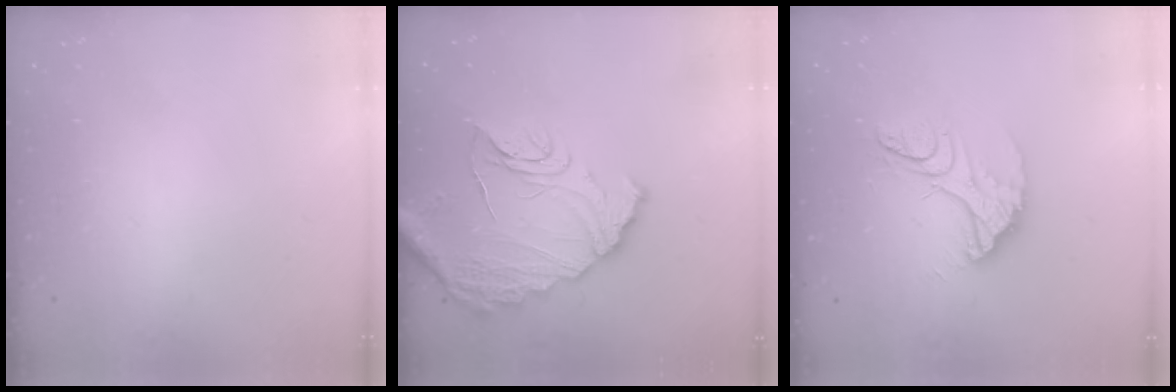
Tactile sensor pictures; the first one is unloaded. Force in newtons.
{"total": 15.0, "press": 15.0, "slide": 0.5}
{"total": 13.5, "press": 13.4, "slide": 1.3}